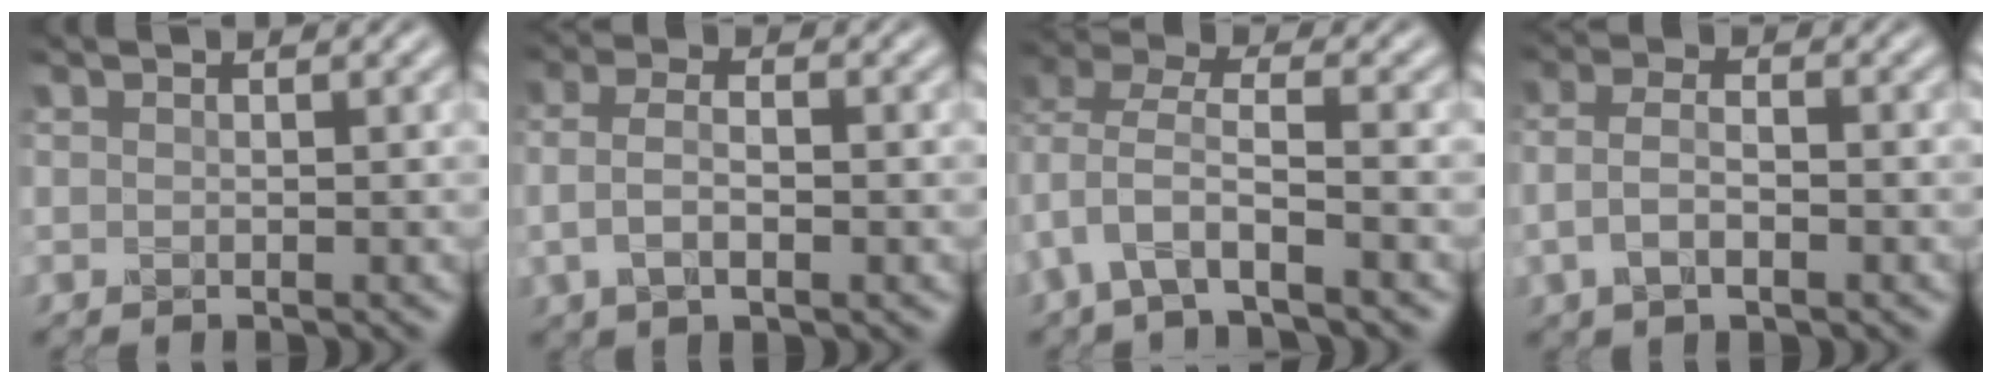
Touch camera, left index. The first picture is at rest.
{"total": 3.1, "force": [-0.4, 1.3, 2.8], "torque": [-0.063, 0.004, -0.011]}
{"total": 5.0, "force": [-1.9, 2.5, 3.8], "torque": [-0.081, 0.003, -0.042]}
{"total": 3.1, "force": [-0.9, 1.3, 2.7], "torque": [-0.061, 0.006, -0.021]}